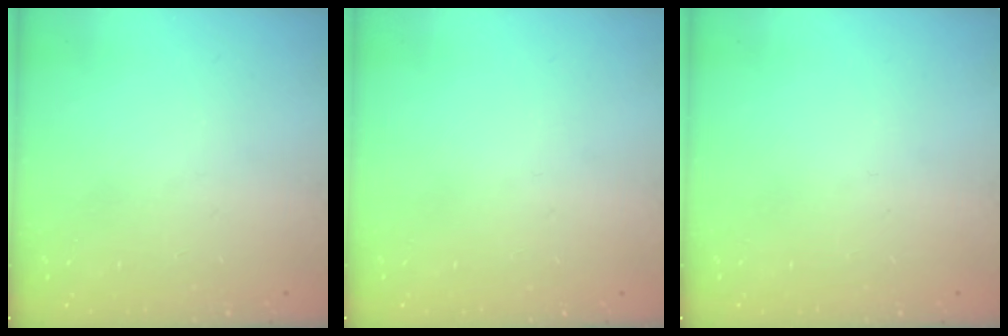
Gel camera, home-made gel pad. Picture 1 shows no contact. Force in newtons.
{"total": 0.0}
{"total": 0.0}